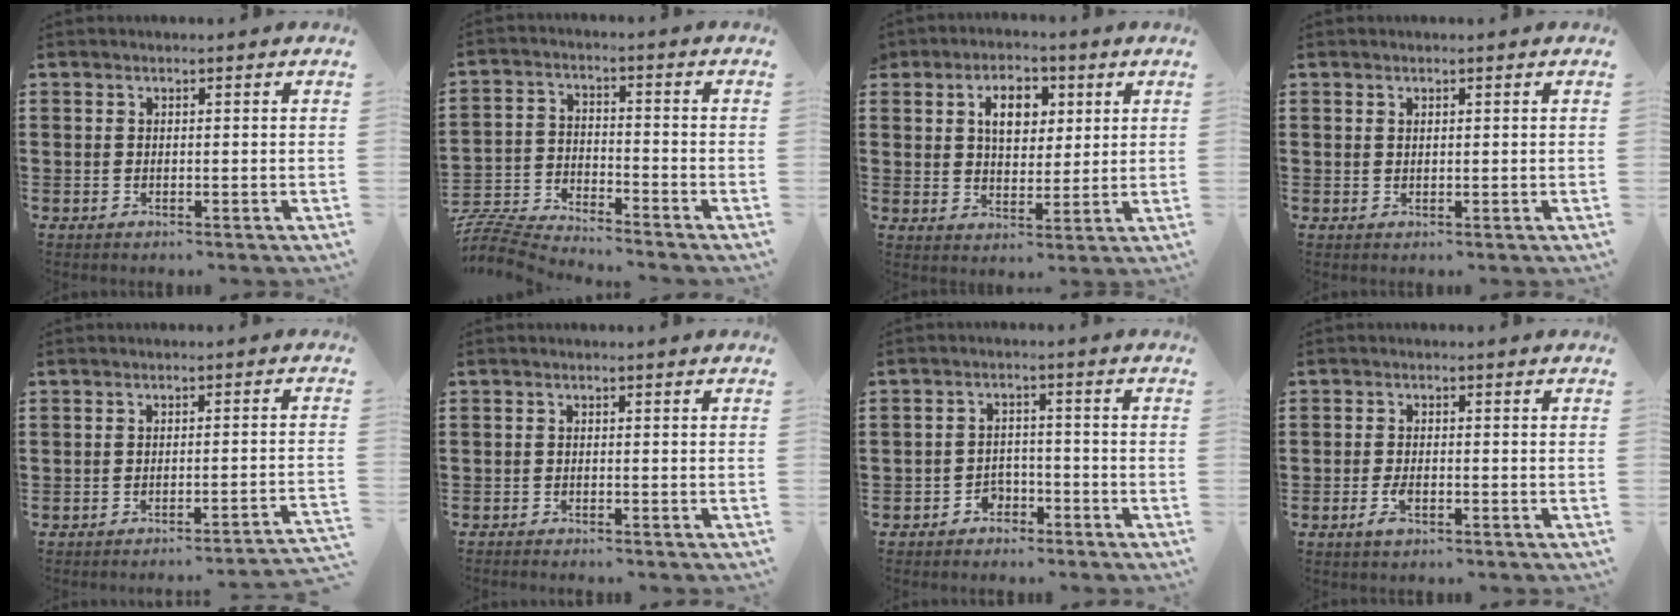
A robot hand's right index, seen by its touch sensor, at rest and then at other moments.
{"total": 6.7, "force": [-6.6, 0.2, 0.6], "torque": [-0.039, -0.003, -0.141]}
{"total": 6.1, "force": [2.6, 4.2, 3.5], "torque": [-0.062, 0.009, 0.041]}
{"total": 0.7, "force": [0.4, 0.4, 0.3], "torque": [-0.006, 0.003, 0.008]}
{"total": 2.5, "force": [-2.2, -0.5, 1.0], "torque": [-0.018, -0.005, -0.047]}
{"total": 0.9, "force": [-0.9, 0.0, 0.0], "torque": [-0.001, 0.000, -0.019]}
{"total": 2.7, "force": [-2.2, 1.6, 0.4], "torque": [-0.017, -0.001, -0.046]}
{"total": 2.7, "force": [-1.1, 1.0, 2.3], "torque": [-0.058, -0.010, -0.023]}